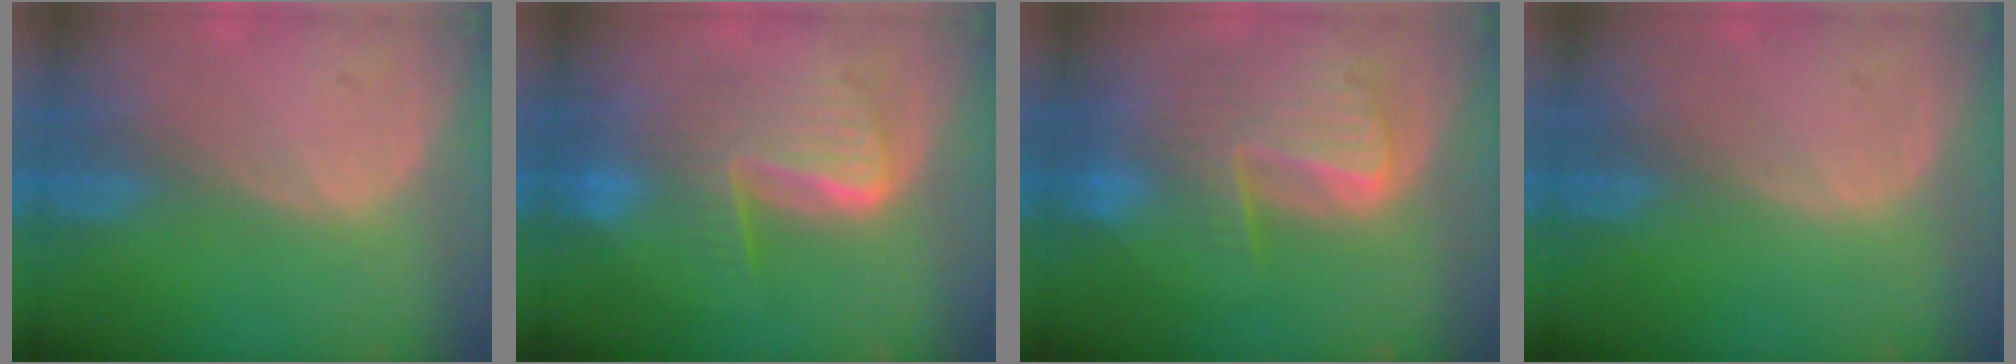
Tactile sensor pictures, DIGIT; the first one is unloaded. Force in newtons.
{"total": 8.0, "press": 8.0, "slide": 0.5}
{"total": 9.8, "press": 8.4, "slide": 4.9}
{"total": 0.0}